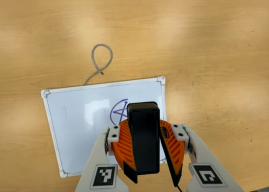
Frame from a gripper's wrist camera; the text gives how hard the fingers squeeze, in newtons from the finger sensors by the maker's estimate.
{"total": 10.6, "left": 11.0, "right": 10.2}